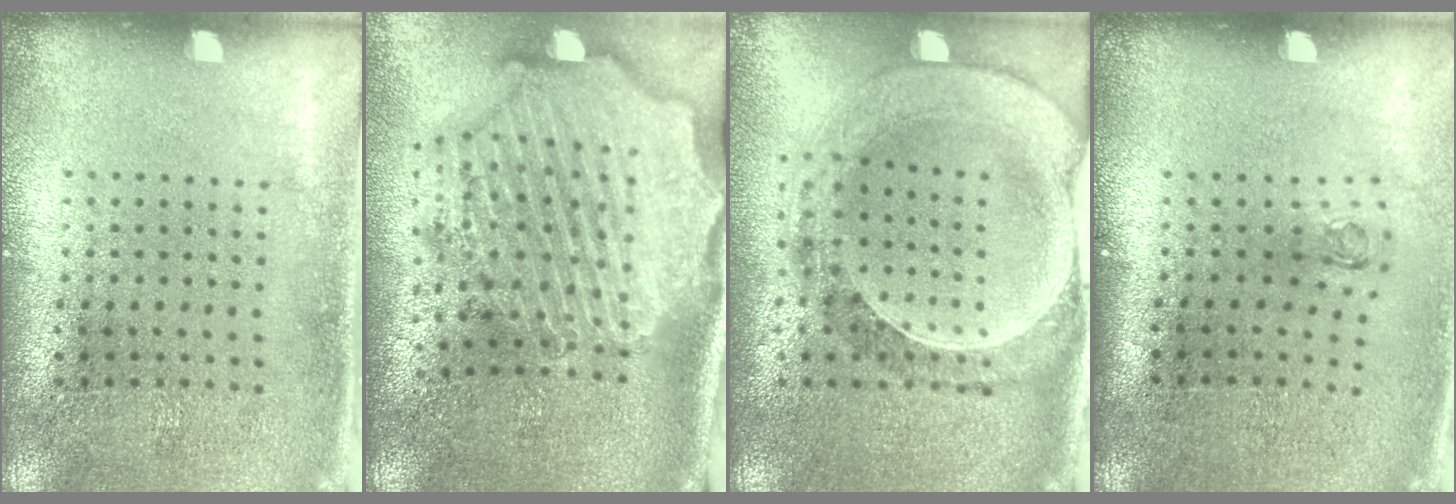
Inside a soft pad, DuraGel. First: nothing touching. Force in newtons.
{"total": 3.4, "press": 2.9, "slide": 1.9}
{"total": 1.5, "press": 1.5, "slide": 0.3}
{"total": 0.7, "press": 0.3, "slide": 0.6}